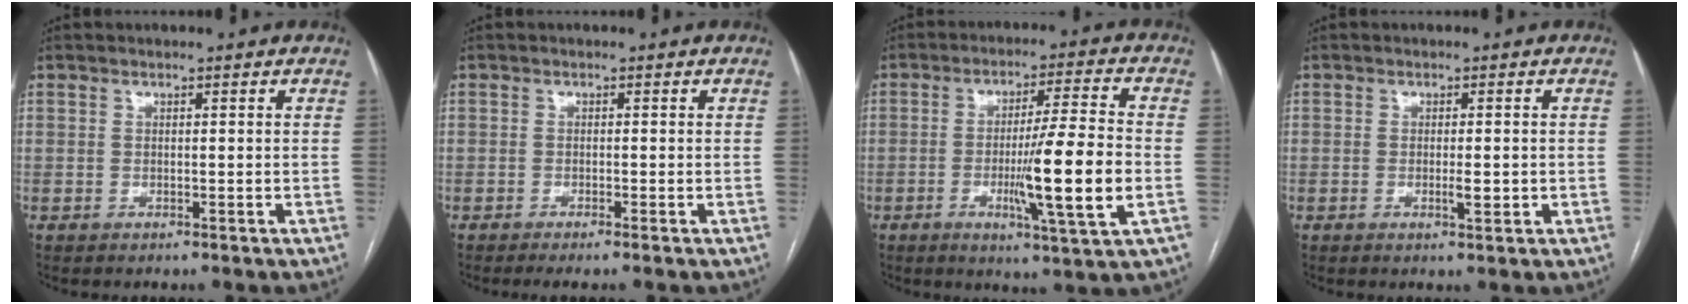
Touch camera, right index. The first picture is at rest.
{"total": 2.0, "force": [-1.5, -0.4, 1.2], "torque": [-0.017, 0.000, -0.025]}
{"total": 13.0, "force": [-2.7, -0.4, 12.7], "torque": [-0.208, -0.017, -0.050]}
{"total": 2.3, "force": [-0.4, 0.5, 2.2], "torque": [-0.038, -0.002, -0.006]}